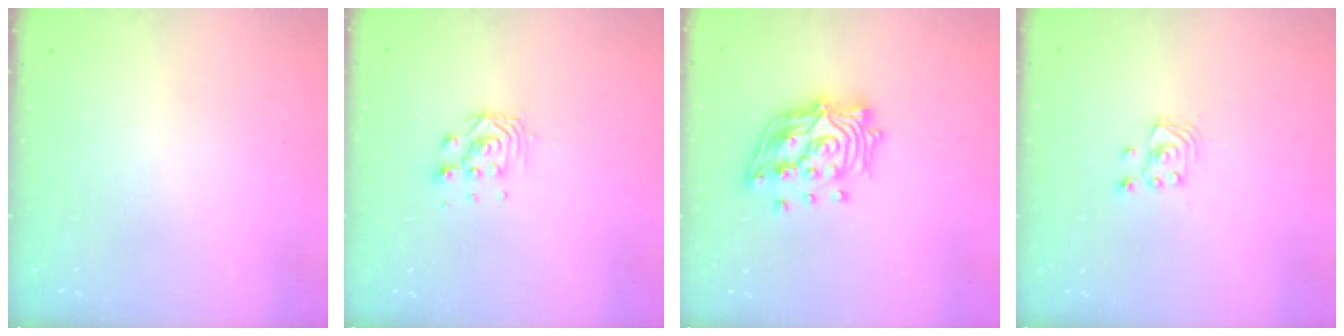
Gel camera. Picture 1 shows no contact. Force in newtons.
{"total": 4.2, "press": 4.2, "slide": 0.3}
{"total": 16.8, "press": 16.6, "slide": 2.6}
{"total": 2.5, "press": 2.5, "slide": 0.3}